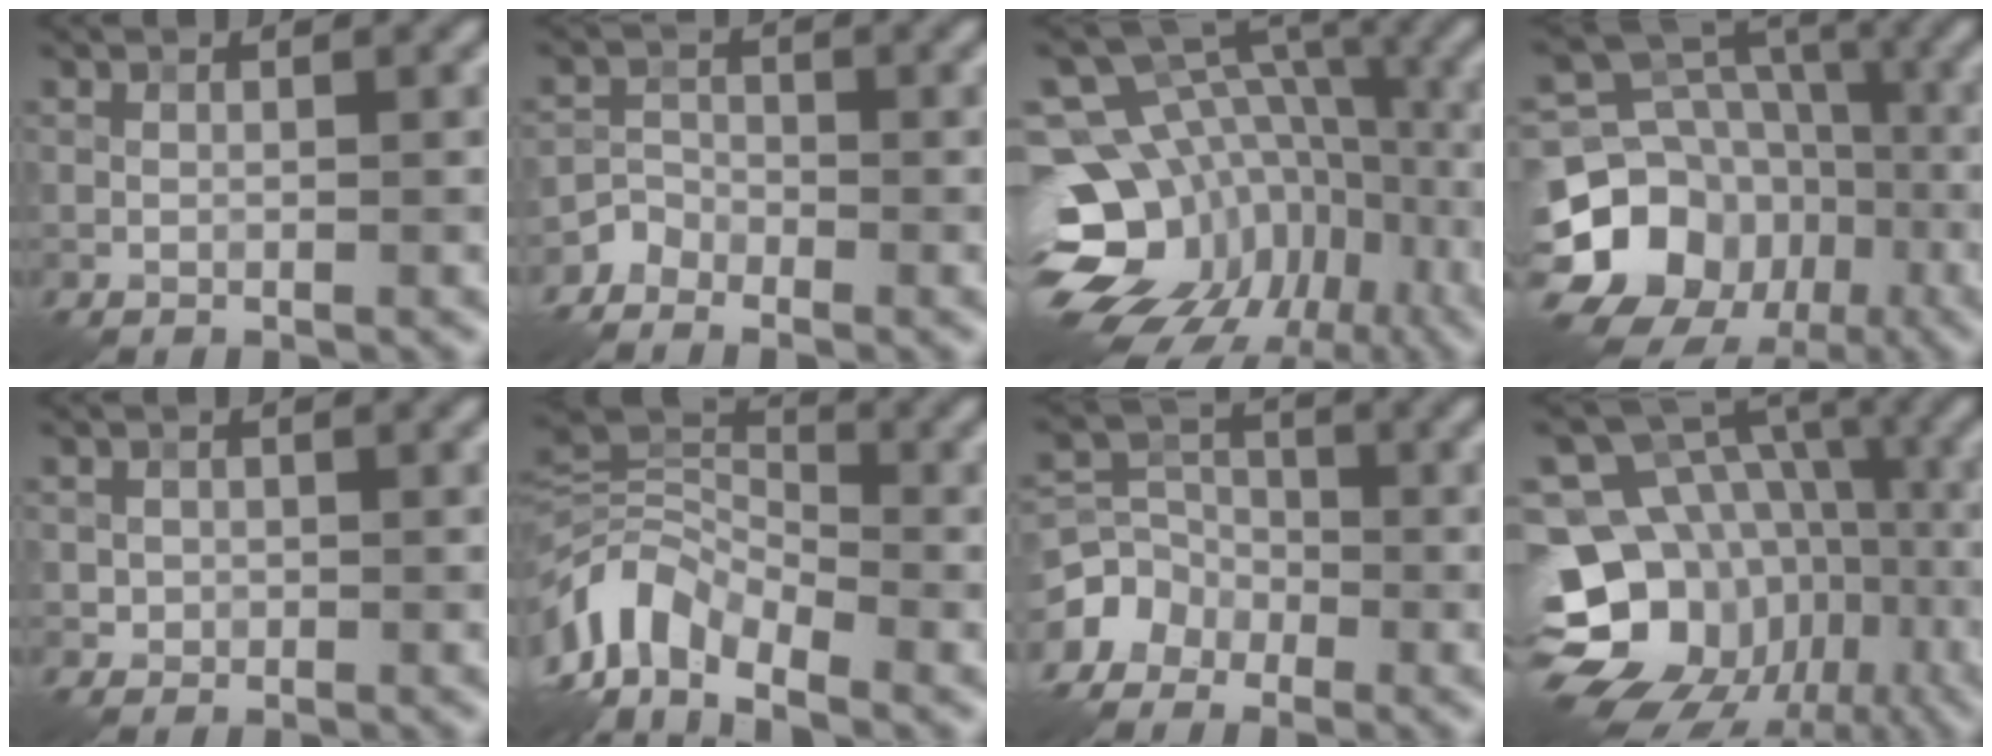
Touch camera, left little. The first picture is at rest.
{"total": 2.2, "force": [-2.1, 0.9, 0.1], "torque": [-0.001, 0.005, -0.044]}
{"total": 17.5, "force": [-6.9, 13.3, 9.0], "torque": [-0.174, 0.009, -0.088]}
{"total": 12.9, "force": [-6.0, 10.6, 4.5], "torque": [-0.098, 0.003, -0.110]}
{"total": 0.8, "force": [-0.1, 0.8, 0.0], "torque": [0.009, -0.002, -0.003]}
{"total": 7.3, "force": [-4.0, 4.4, 4.2], "torque": [-0.076, 0.005, -0.088]}
{"total": 4.7, "force": [-3.2, 3.3, 0.8], "torque": [0.011, 0.008, -0.068]}
{"total": 19.8, "force": [-8.2, 16.3, 7.7], "torque": [-0.147, -0.012, -0.129]}